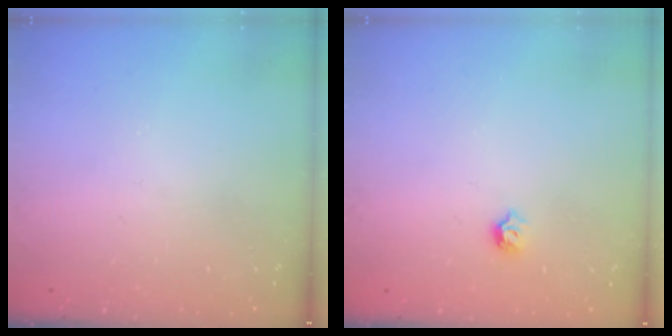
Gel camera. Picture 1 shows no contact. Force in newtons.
{"total": 3.6, "press": 3.5, "slide": 0.8}